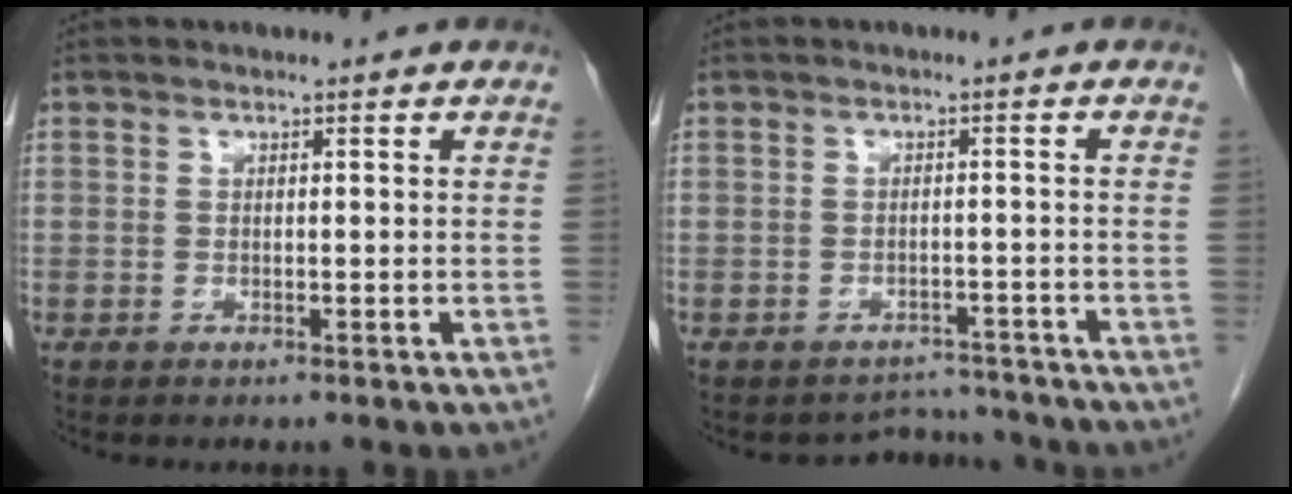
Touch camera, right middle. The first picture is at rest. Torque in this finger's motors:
{"motor_torque": [-0.58, -0.46, -0.20, -0.05]}